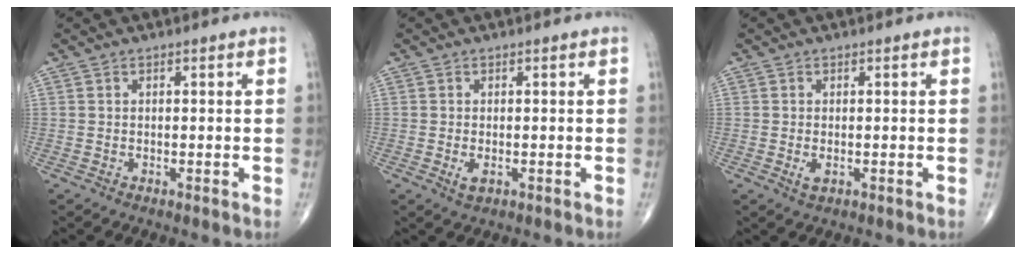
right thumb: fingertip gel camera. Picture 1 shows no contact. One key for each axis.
{"total": 1.9, "fx": -0.5, "fy": 0.9, "fz": 1.6, "tx": -0.029, "ty": -0.003, "tz": -0.008}
{"total": 1.6, "fx": -0.4, "fy": 0.8, "fz": 1.3, "tx": -0.026, "ty": -0.004, "tz": -0.005}